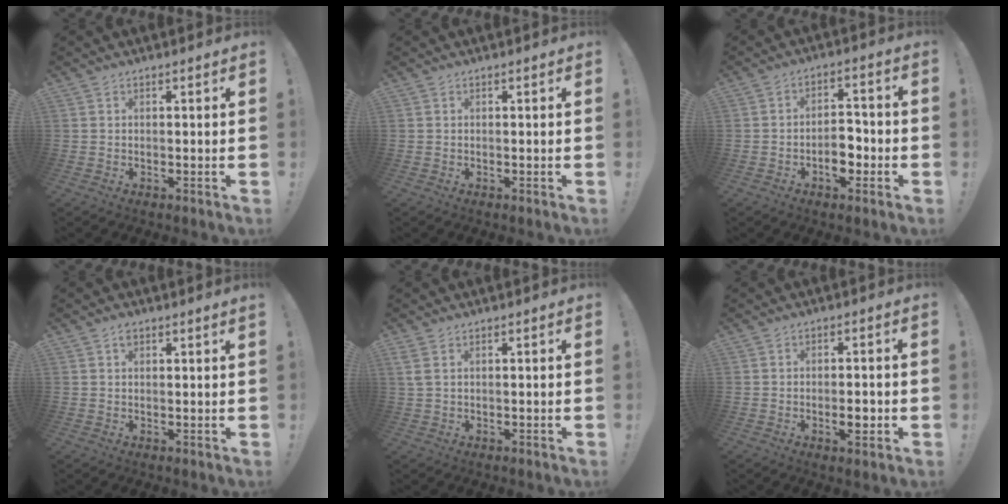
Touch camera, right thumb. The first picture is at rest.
{"total": 0.0}
{"total": 7.9, "force": [-3.1, 4.8, 5.5], "torque": [-0.085, 0.018, -0.051]}
{"total": 1.3, "force": [1.0, 0.3, 0.8], "torque": [-0.008, -0.002, 0.016]}
{"total": 2.1, "force": [1.0, 0.5, 1.8], "torque": [-0.039, 0.000, 0.019]}
{"total": 4.1, "force": [-1.4, 1.5, 3.5], "torque": [-0.046, 0.004, -0.023]}